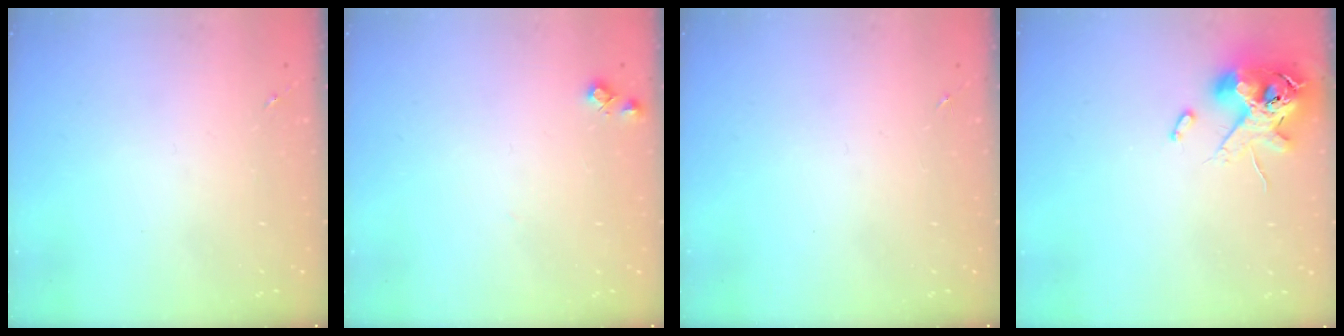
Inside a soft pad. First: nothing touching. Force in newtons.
{"total": 6.6, "press": 6.6, "slide": 0.6}
{"total": 0.0}
{"total": 12.9, "press": 12.7, "slide": 2.2}